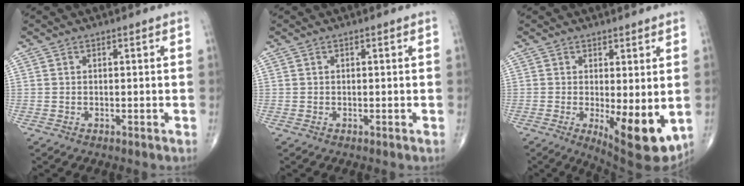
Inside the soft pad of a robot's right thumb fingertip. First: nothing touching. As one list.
[{"total": 0.0}, {"total": 10.6, "force": [-1.7, 3.7, 9.8], "torque": [-0.133, -0.027, -0.015]}]